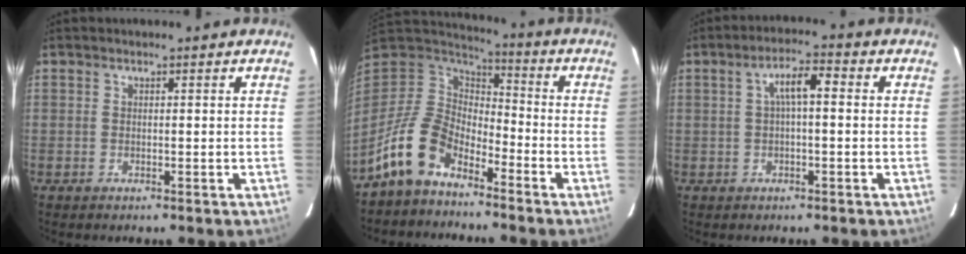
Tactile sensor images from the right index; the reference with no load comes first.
{"total": 12.9, "force": [-8.1, 7.0, 7.1], "torque": [-0.155, 0.010, -0.160]}
{"total": 4.9, "force": [0.3, 1.3, 4.7], "torque": [-0.084, 0.016, 0.009]}